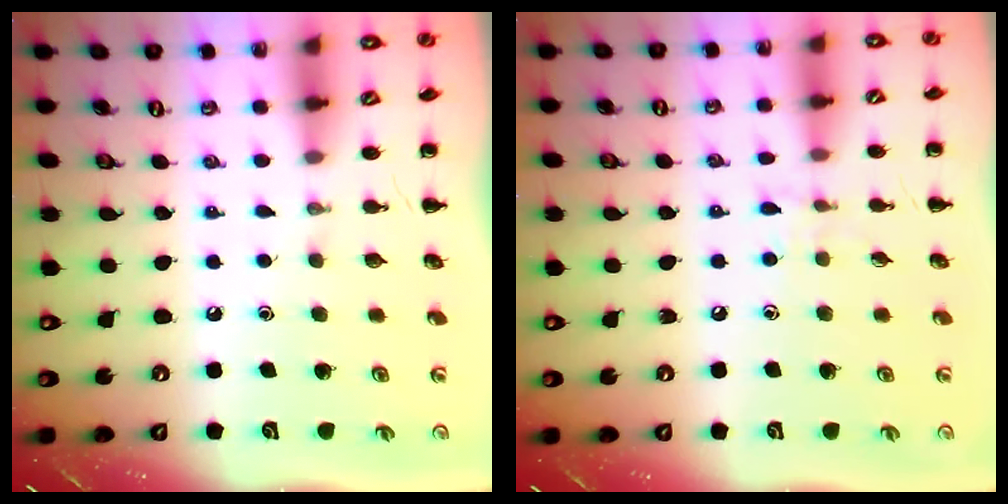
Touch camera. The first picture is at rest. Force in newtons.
{"total": 4.9, "press": 4.5, "slide": 1.8}